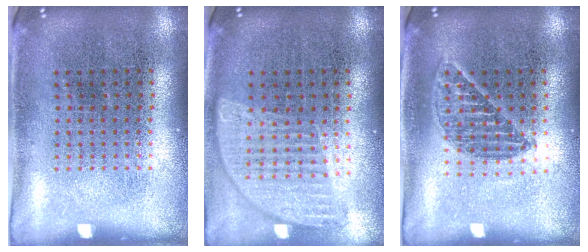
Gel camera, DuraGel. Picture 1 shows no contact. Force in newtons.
{"total": 1.0, "press": 1.0, "slide": 0.1}
{"total": 1.2, "press": 1.1, "slide": 0.5}